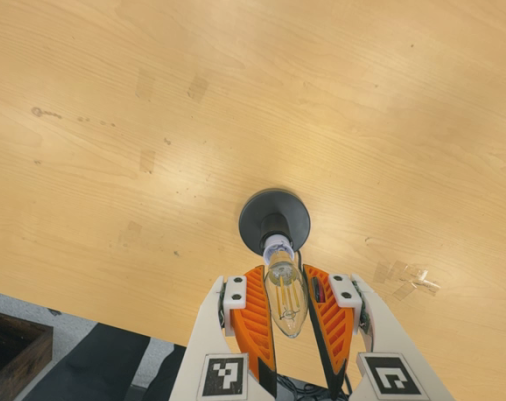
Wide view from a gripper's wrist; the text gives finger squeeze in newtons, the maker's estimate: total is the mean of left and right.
{"total": 12.2, "left": 12.2, "right": 12.1}